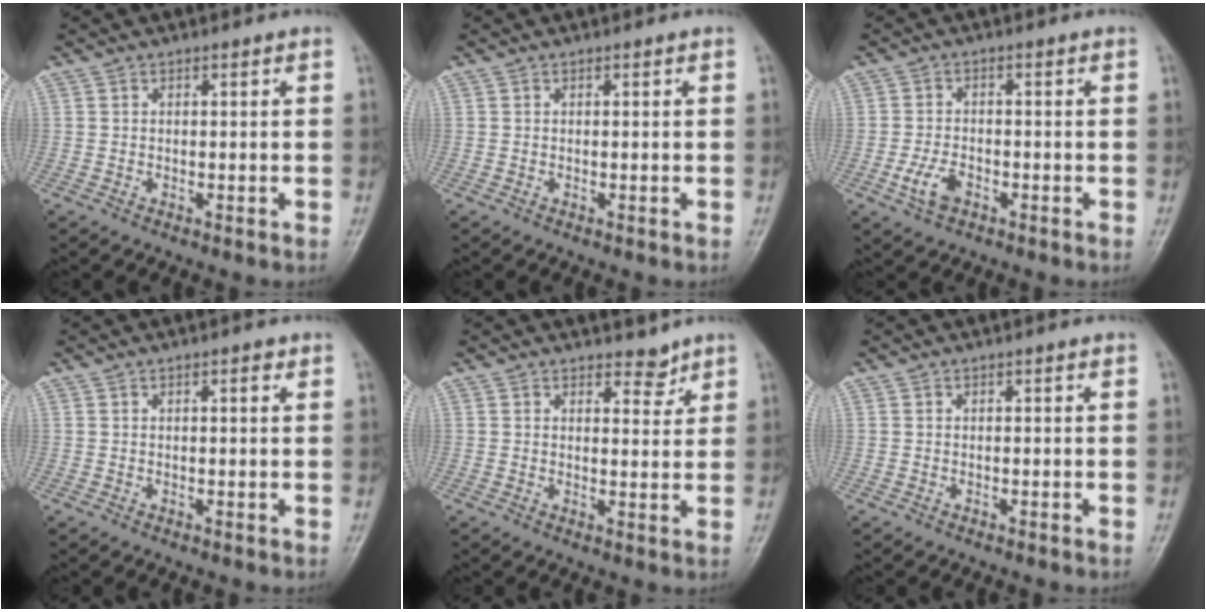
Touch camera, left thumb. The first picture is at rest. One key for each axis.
{"total": 0.0}
{"total": 4.2, "fx": -1.8, "fy": 2.5, "fz": 2.9, "tx": -0.057, "ty": 0.006, "tz": -0.034}
{"total": 1.2, "fx": 0.6, "fy": 0.4, "fz": 1.0, "tx": -0.012, "ty": 0.000, "tz": 0.007}
{"total": 3.2, "fx": 2.6, "fy": 1.5, "fz": 0.9, "tx": 0.005, "ty": -0.020, "tz": 0.039}
{"total": 0.0}